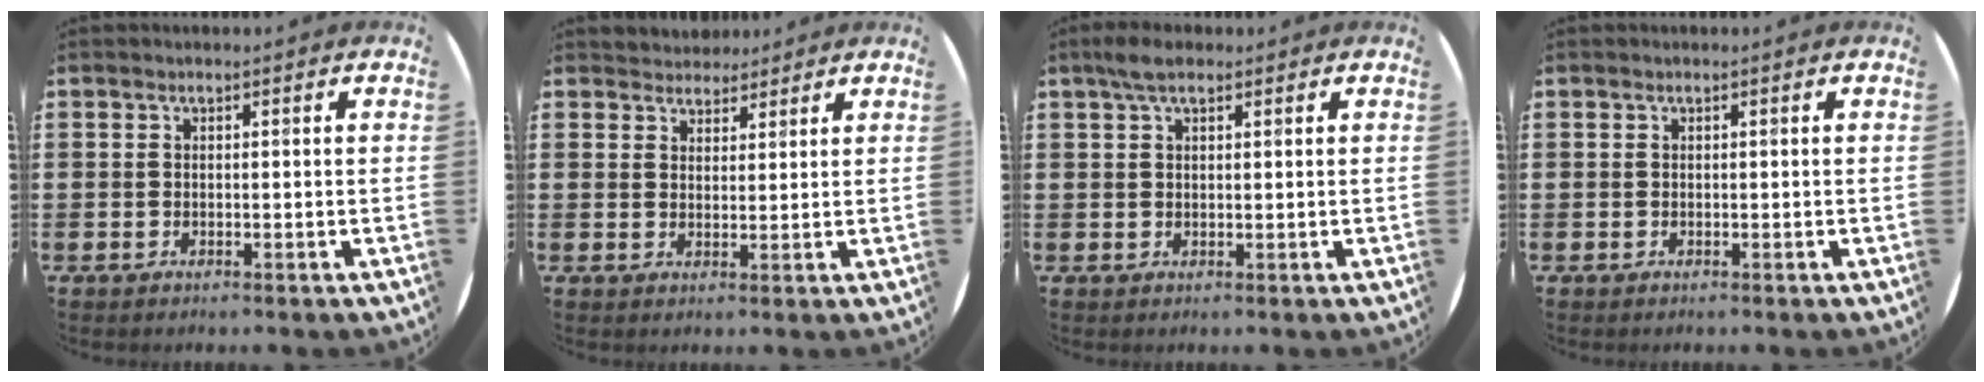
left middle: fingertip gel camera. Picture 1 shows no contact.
{"total": 3.0, "force": [2.8, 1.0, -0.2], "torque": [0.004, -0.007, 0.052]}
{"total": 2.9, "force": [1.9, 1.1, 2.0], "torque": [-0.042, 0.007, 0.033]}
{"total": 0.0}